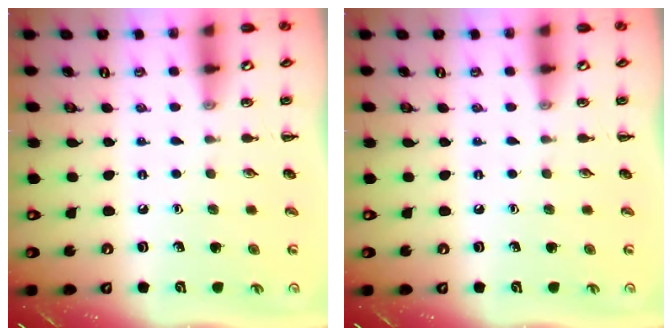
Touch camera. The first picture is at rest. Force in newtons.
{"total": 0.0}